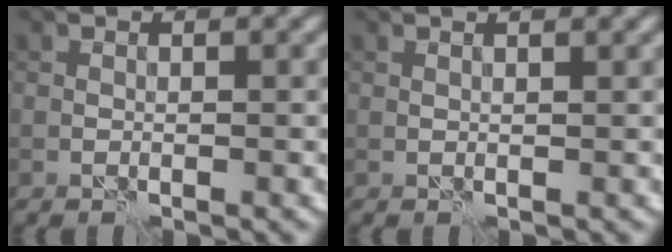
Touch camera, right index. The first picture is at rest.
{"total": 2.4, "force": [1.5, 0.8, 1.6], "torque": [-0.009, 0.005, -0.001]}